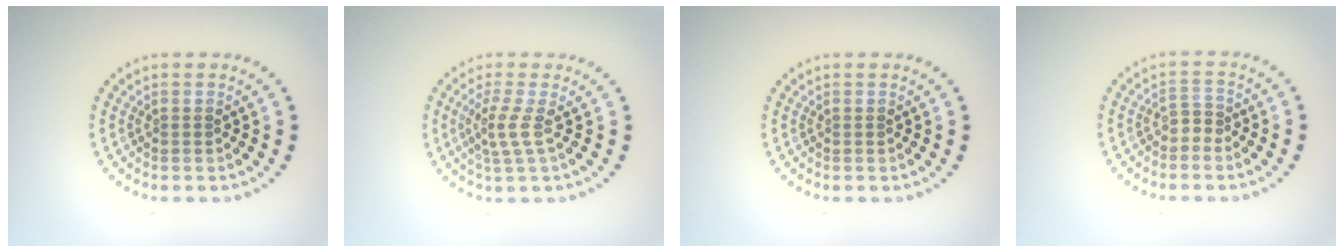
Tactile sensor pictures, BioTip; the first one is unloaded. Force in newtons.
{"total": 2.2, "press": 1.5, "slide": 1.6}
{"total": 0.0}
{"total": 1.1, "press": 0.8, "slide": 0.8}